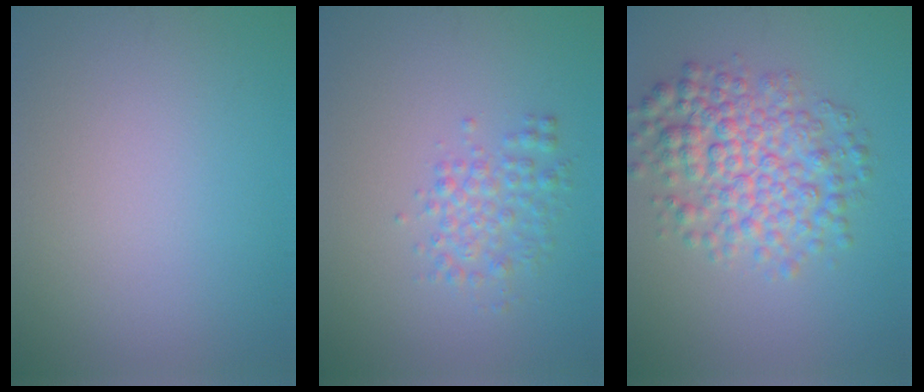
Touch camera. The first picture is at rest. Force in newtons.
{"total": 2.5, "press": 2.5, "slide": 0.0}
{"total": 6.5, "press": 6.5, "slide": 0.1}